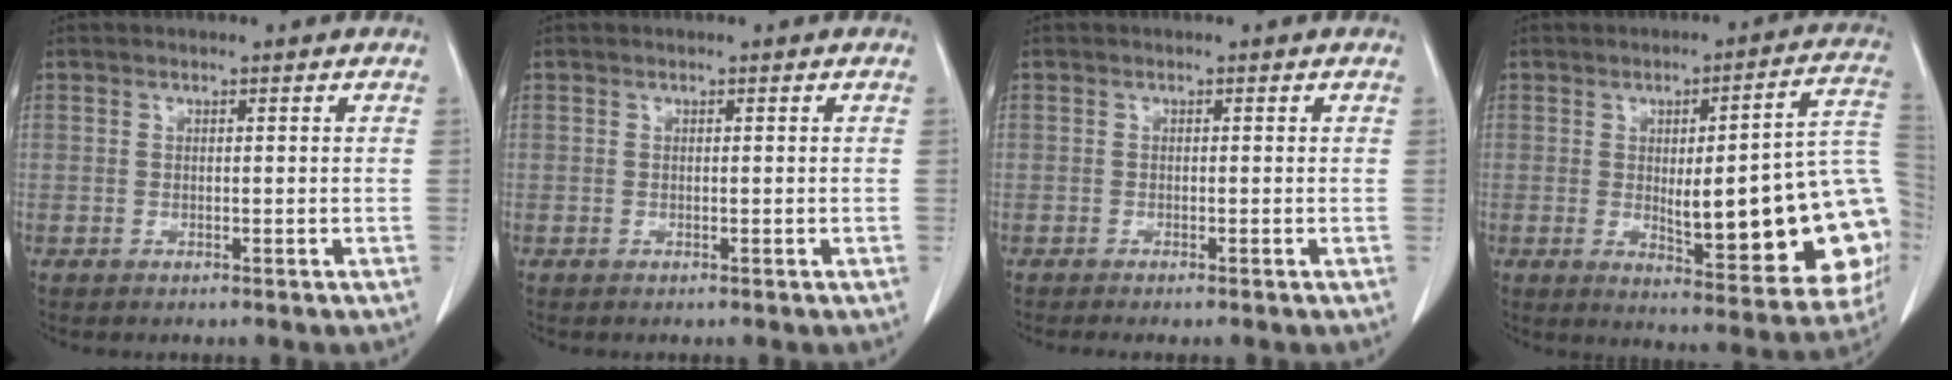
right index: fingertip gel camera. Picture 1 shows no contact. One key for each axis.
{"total": 0.0}
{"total": 1.2, "fx": -1.0, "fy": -0.1, "fz": 0.6, "tx": -0.008, "ty": 0.000, "tz": -0.016}
{"total": 22.7, "fx": -3.0, "fy": 4.5, "fz": 22.1, "tx": -0.198, "ty": 0.020, "tz": -0.021}